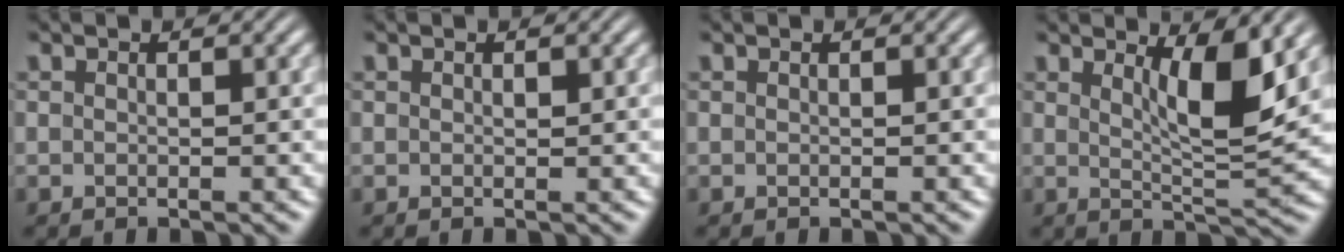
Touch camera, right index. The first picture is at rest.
{"total": 0.0}
{"total": 0.0}
{"total": 4.9, "force": [2.2, 0.6, 4.3], "torque": [-0.068, -0.020, 0.039]}